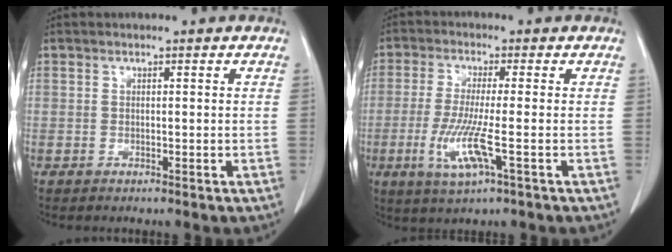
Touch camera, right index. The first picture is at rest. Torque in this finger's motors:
{"motor_torque": [0.53, 0.00, 0.35, 0.11]}